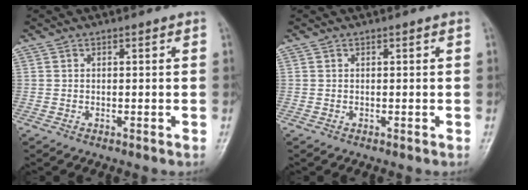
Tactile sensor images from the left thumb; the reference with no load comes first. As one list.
[{"total": 0.0}]